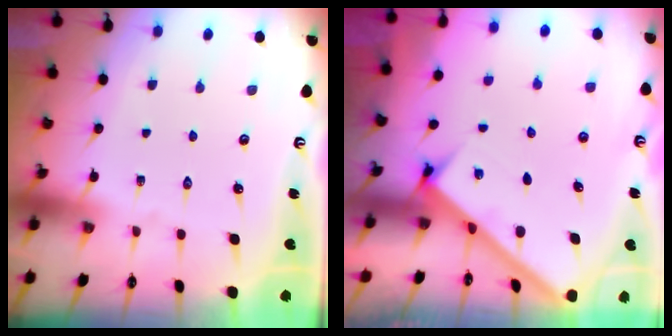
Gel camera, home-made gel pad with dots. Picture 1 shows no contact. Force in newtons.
{"total": 2.5, "press": 2.5, "slide": 0.3}